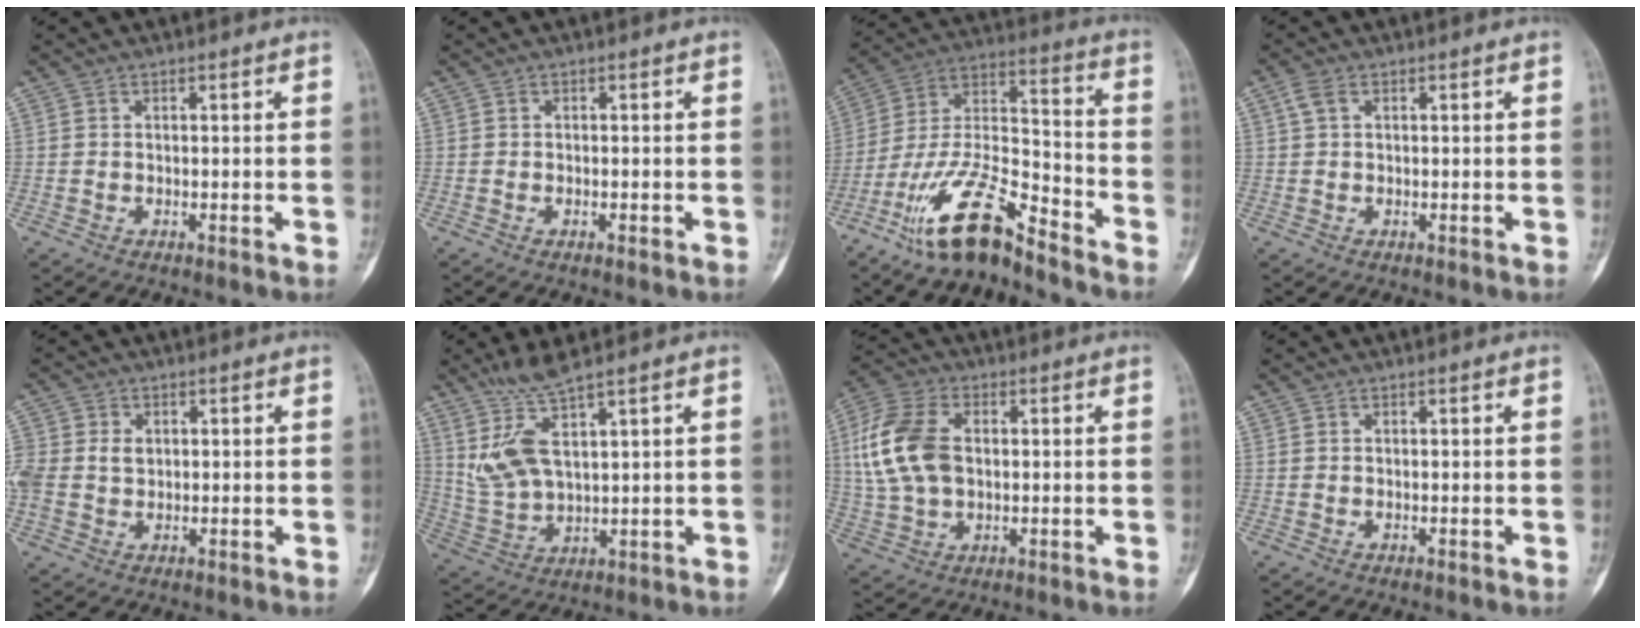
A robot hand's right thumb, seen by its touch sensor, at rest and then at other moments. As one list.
[{"total": 0.8, "force": [-0.4, 0.2, 0.7], "torque": [-0.011, 0.004, -0.005]}, {"total": 16.1, "force": [-11.8, 4.6, 9.9], "torque": [-0.183, 0.081, -0.224]}, {"total": 2.1, "force": [0.7, 1.3, 1.5], "torque": [-0.035, 0.013, 0.017]}, {"total": 8.2, "force": [0.8, 6.5, 4.8], "torque": [-0.130, 0.009, 0.019]}, {"total": 8.6, "force": [5.5, 1.9, 6.4], "torque": [-0.140, -0.034, 0.132]}, {"total": 13.8, "force": [1.6, 9.0, 10.4], "torque": [-0.217, 0.011, 0.030]}, {"total": 0.0}]